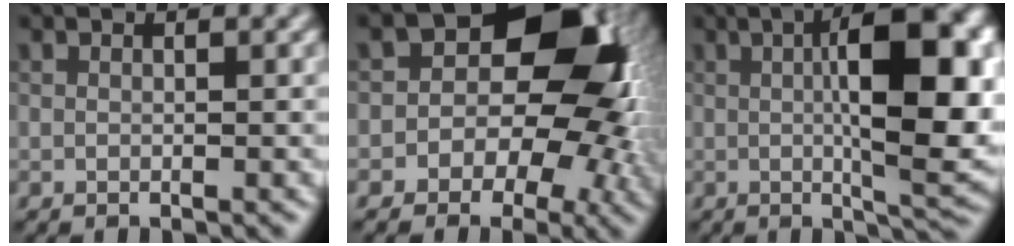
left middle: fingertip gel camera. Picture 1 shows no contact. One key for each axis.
{"total": 10.0, "fx": -0.5, "fy": 7.4, "fz": 6.8, "tx": -0.020, "ty": 0.021, "tz": -0.026}
{"total": 11.0, "fx": 1.1, "fy": 2.9, "fz": 10.5, "tx": -0.148, "ty": 0.008, "tz": 0.029}